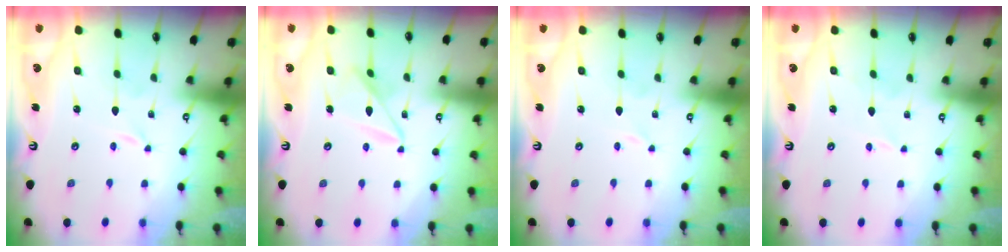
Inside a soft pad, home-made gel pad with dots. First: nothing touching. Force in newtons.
{"total": 9.5, "press": 9.5, "slide": 0.7}
{"total": 0.0}
{"total": 3.2, "press": 3.1, "slide": 0.3}